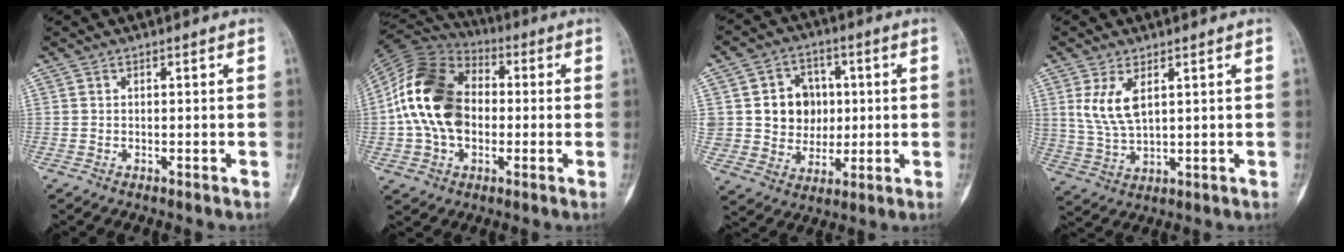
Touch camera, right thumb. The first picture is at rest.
{"total": 18.2, "force": [-0.5, 13.0, 12.7], "torque": [-0.222, 0.026, -0.017]}
{"total": 11.6, "force": [1.6, 10.3, 5.0], "torque": [-0.025, 0.003, 0.036]}
{"total": 7.2, "force": [2.6, 3.4, 5.8], "torque": [-0.117, -0.011, 0.066]}